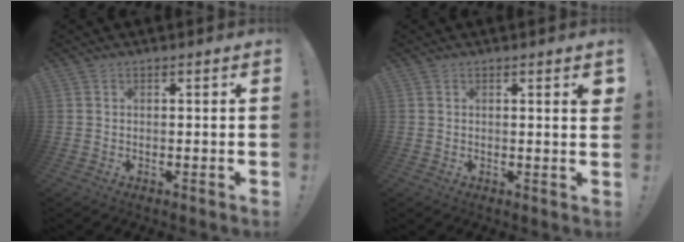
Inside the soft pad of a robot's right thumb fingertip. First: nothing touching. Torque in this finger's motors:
{"motor_torque": [-0.17, 0.23, 0.33, 0.04, 0.05]}